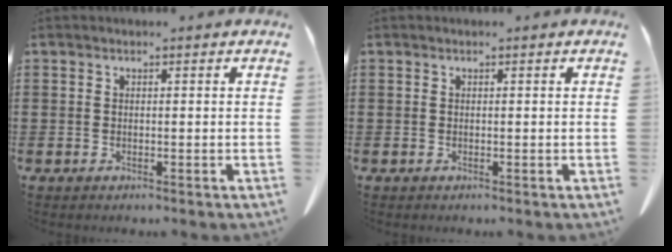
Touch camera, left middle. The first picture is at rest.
{"total": 0.0}